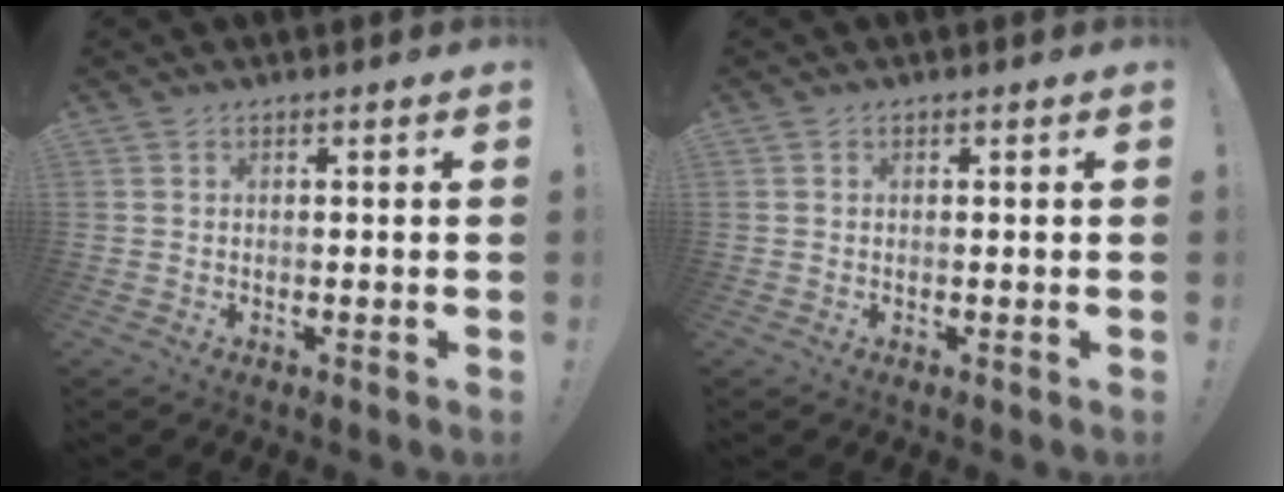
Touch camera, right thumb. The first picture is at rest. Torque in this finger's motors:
{"motor_torque": [-0.18, 0.01, -0.12, -0.21, 0.12]}